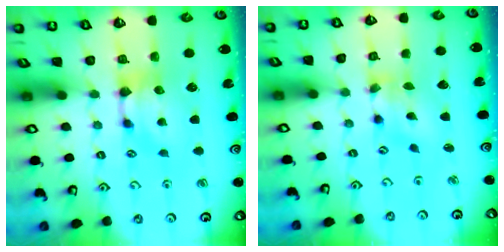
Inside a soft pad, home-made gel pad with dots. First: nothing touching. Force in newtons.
{"total": 2.0, "press": 1.2, "slide": 1.5}